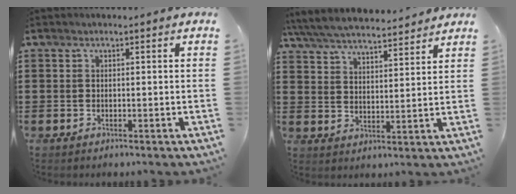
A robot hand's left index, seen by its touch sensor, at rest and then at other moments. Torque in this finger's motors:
{"motor_torque": [2.14, 0.00, 0.31, 0.21]}